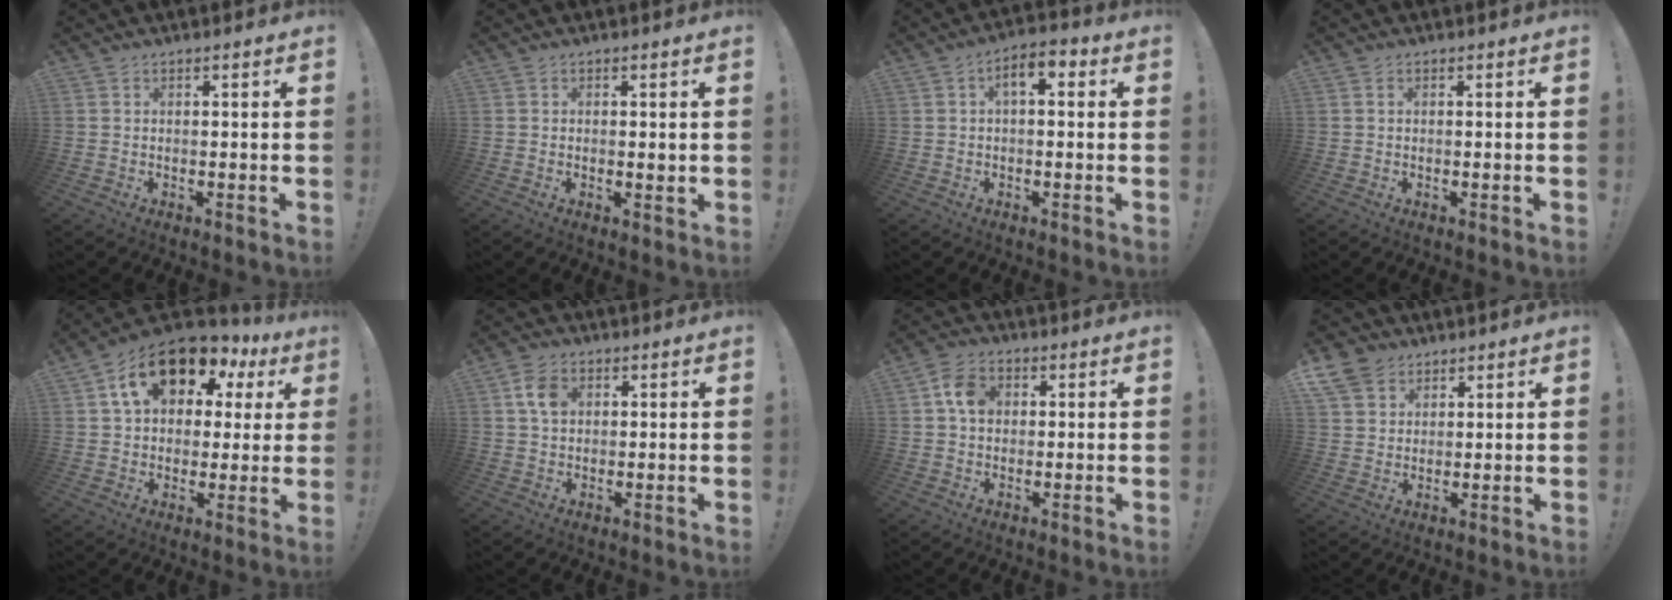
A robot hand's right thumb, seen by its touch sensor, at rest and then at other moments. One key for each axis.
{"total": 1.2, "fx": 0.2, "fy": 0.5, "fz": 1.0, "tx": -0.015, "ty": -0.001, "tz": 0.003}
{"total": 5.9, "fx": 1.1, "fy": 3.0, "fz": 5.0, "tx": -0.067, "ty": -0.002, "tz": 0.015}
{"total": 0.5, "fx": 0.1, "fy": 0.2, "fz": 0.5, "tx": -0.012, "ty": 0.002, "tz": 0.003}
{"total": 17.4, "fx": 9.0, "fy": 10.6, "fz": 10.5, "tx": -0.171, "ty": -0.038, "tz": 0.160}
{"total": 6.5, "fx": 1.9, "fy": 4.8, "fz": 3.9, "tx": -0.059, "ty": 0.007, "tz": 0.036}
{"total": 7.2, "fx": 1.4, "fy": 5.5, "fz": 4.4, "tx": -0.069, "ty": 0.009, "tz": 0.029}
{"total": 8.0, "fx": 5.0, "fy": 5.7, "fz": 2.4, "tx": -0.048, "ty": -0.022, "tz": 0.102}